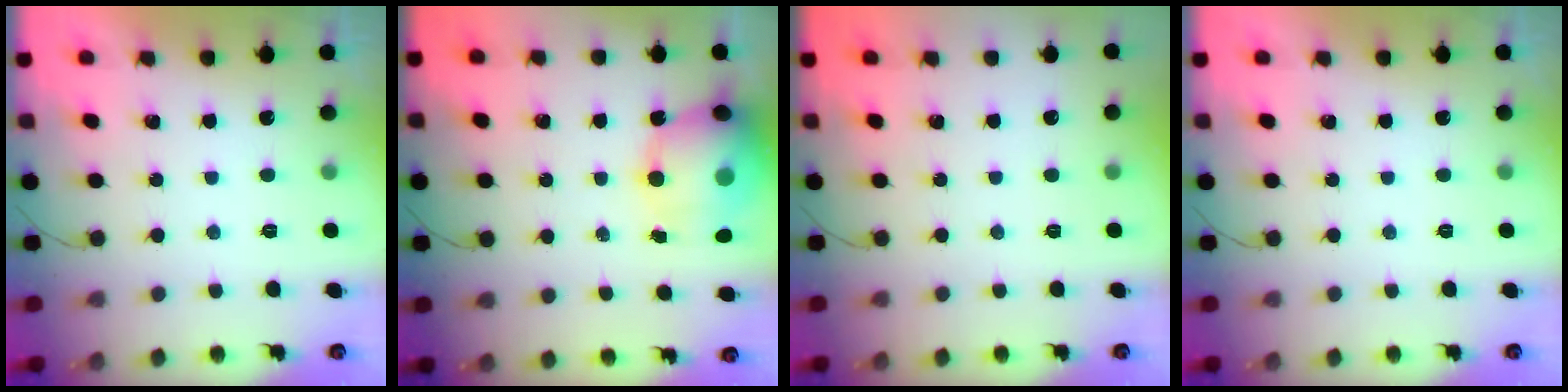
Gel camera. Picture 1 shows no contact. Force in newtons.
{"total": 15.7, "press": 15.3, "slide": 3.7}
{"total": 0.0}
{"total": 0.0}